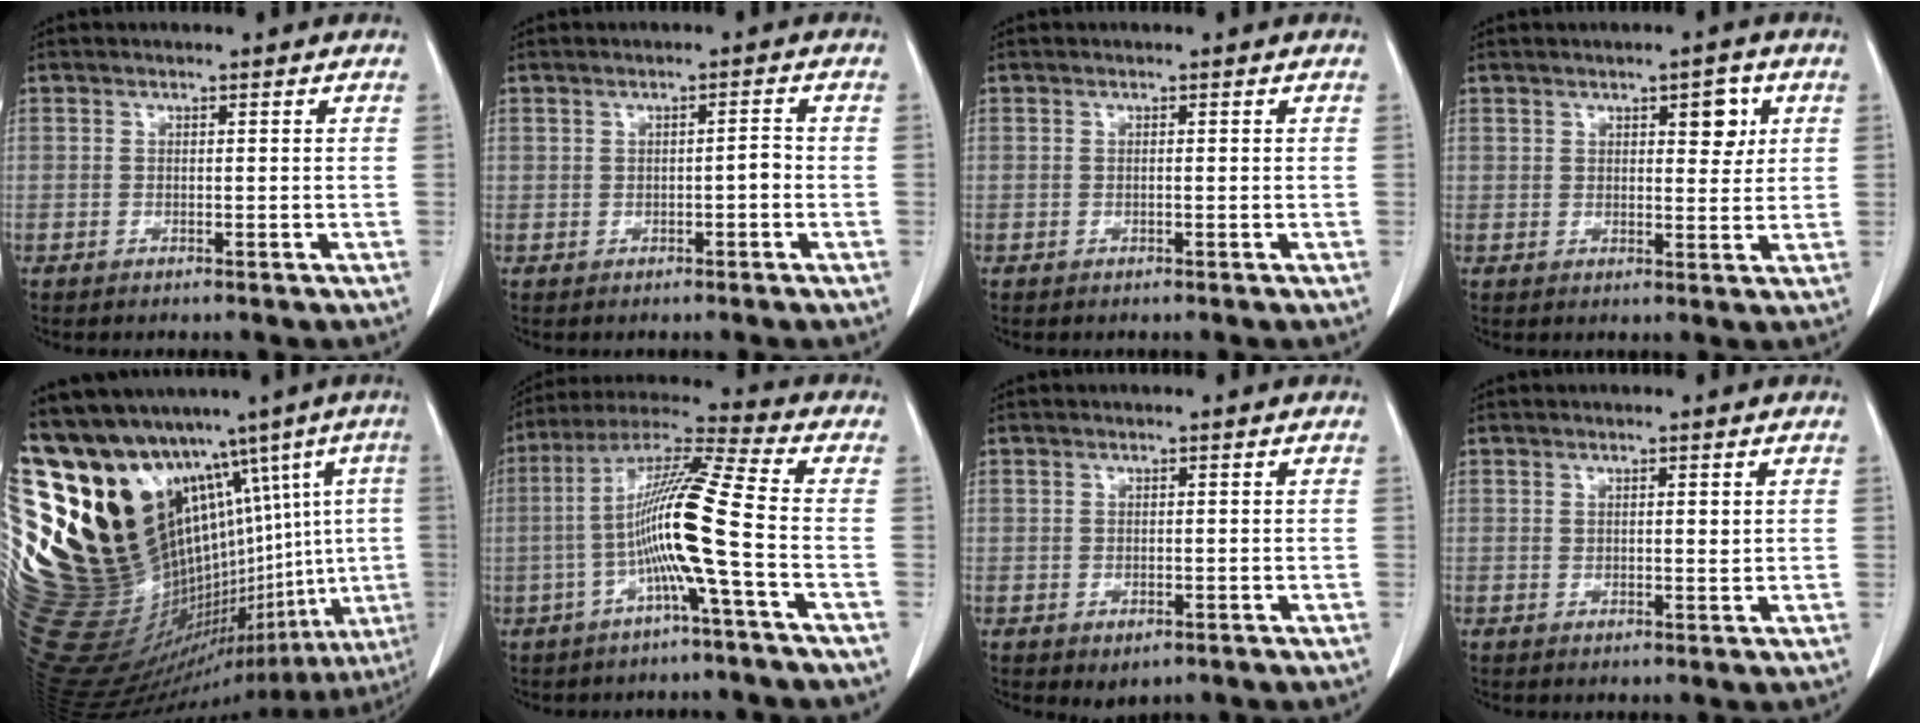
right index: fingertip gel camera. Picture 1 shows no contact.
{"total": 1.6, "force": [-0.2, 0.6, 1.4], "torque": [-0.020, 0.005, -0.002]}
{"total": 0.0}
{"total": 4.3, "force": [2.0, 1.9, 3.3], "torque": [-0.040, 0.000, 0.028]}
{"total": 38.8, "force": [14.1, 18.4, 31.0], "torque": [-0.515, 0.072, 0.285]}
{"total": 12.3, "force": [-2.8, -1.5, 11.9], "torque": [-0.226, 0.015, -0.062]}
{"total": 1.7, "force": [-0.7, 1.2, 1.1], "torque": [-0.012, -0.002, 0.000]}
{"total": 1.2, "force": [0.5, 0.4, 1.1], "torque": [-0.016, -0.003, 0.007]}